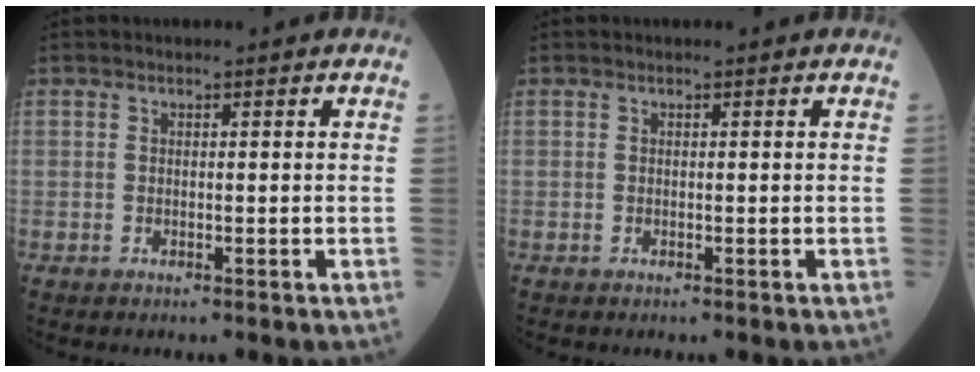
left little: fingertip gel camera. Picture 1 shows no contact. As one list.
[{"total": 0.0}]